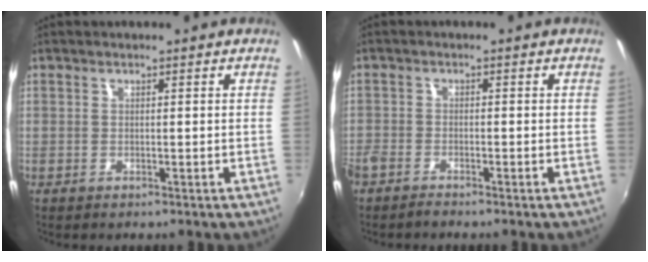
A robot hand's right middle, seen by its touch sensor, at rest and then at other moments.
{"total": 2.9, "force": [-2.7, 0.6, 1.0], "torque": [-0.029, -0.012, -0.056]}